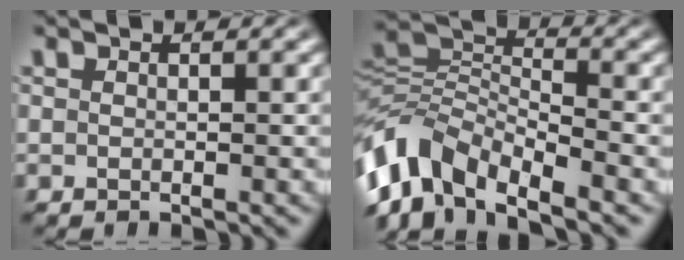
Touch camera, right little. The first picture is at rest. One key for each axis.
{"total": 10.1, "fx": -4.4, "fy": 7.5, "fz": 5.1, "tx": -0.126, "ty": -0.041, "tz": -0.070}